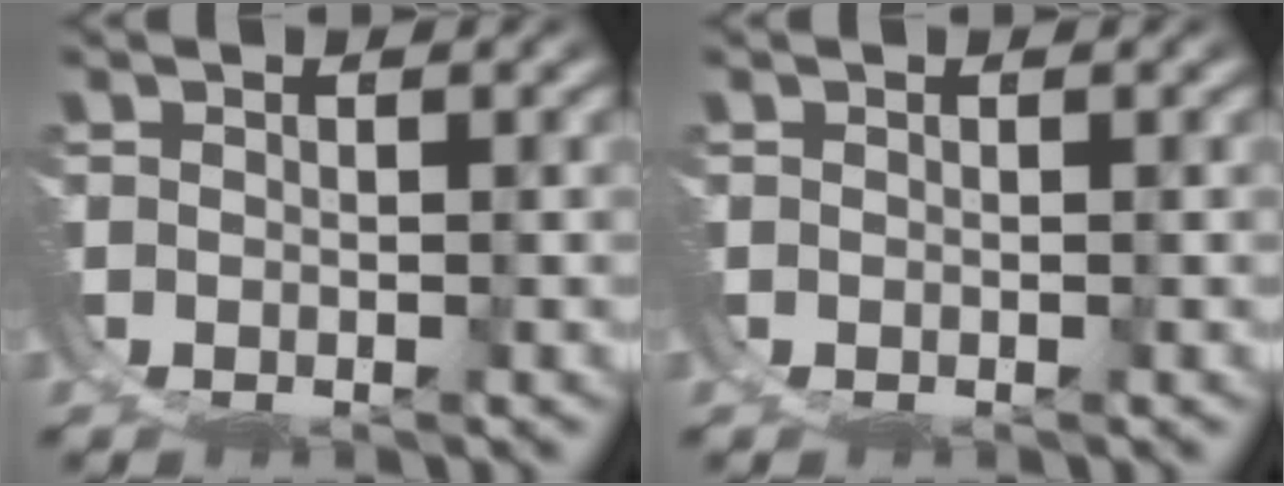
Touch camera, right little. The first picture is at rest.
{"total": 0.0}